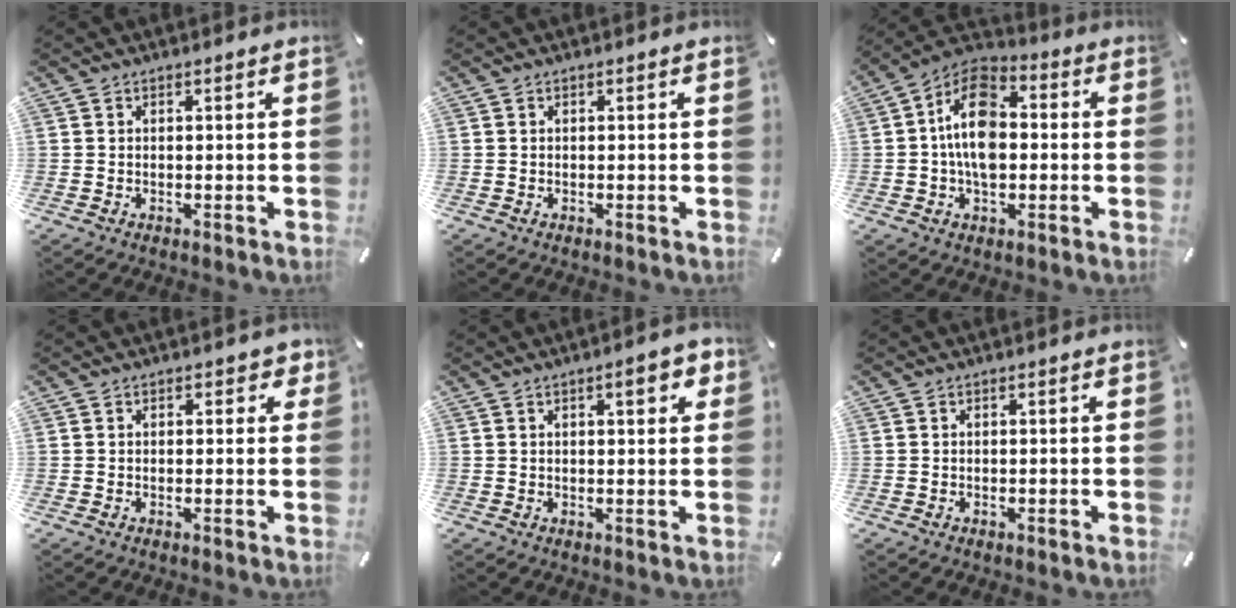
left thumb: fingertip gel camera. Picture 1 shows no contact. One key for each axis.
{"total": 0.0}
{"total": 13.0, "fx": -0.8, "fy": 8.2, "fz": 10.0, "tx": -0.194, "ty": 0.009, "tz": -0.016}
{"total": 1.9, "fx": 0.5, "fy": 1.3, "fz": 1.3, "tx": -0.010, "ty": 0.002, "tz": 0.004}
{"total": 5.3, "fx": 2.2, "fy": 1.7, "fz": 4.5, "tx": -0.058, "ty": -0.006, "tz": 0.031}
{"total": 0.0}